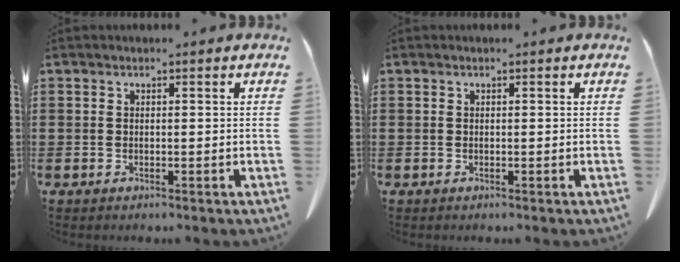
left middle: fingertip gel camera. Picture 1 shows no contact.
{"total": 0.0}